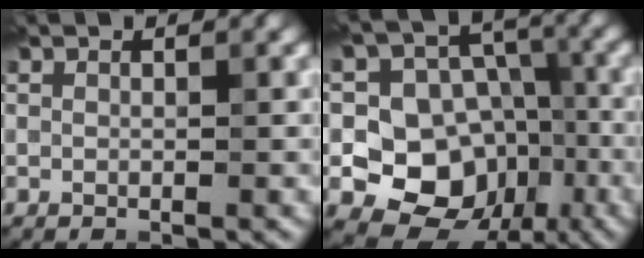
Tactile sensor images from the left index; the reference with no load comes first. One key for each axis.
{"total": 9.7, "fx": -2.7, "fy": 8.1, "fz": 4.6, "tx": -0.054, "ty": -0.006, "tz": -0.065}